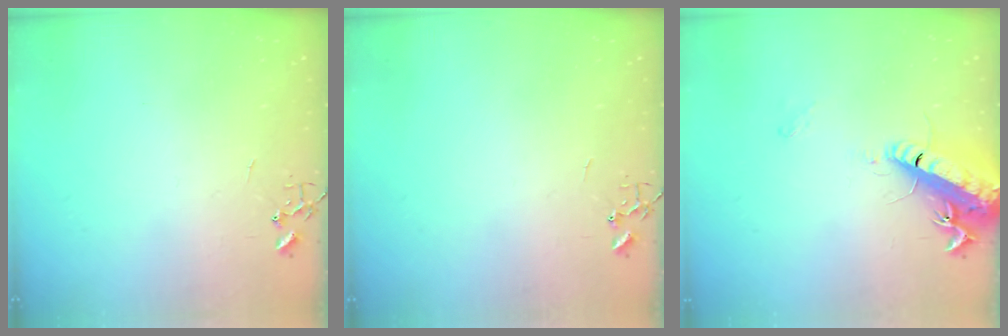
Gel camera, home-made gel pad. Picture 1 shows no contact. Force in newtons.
{"total": 0.0}
{"total": 17.2, "press": 16.5, "slide": 4.6}